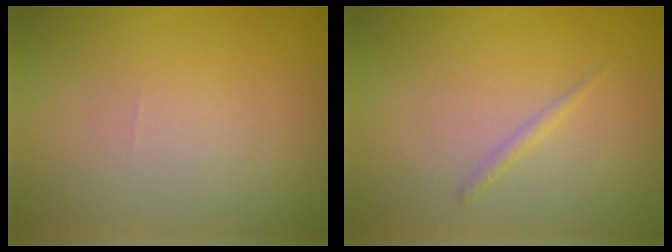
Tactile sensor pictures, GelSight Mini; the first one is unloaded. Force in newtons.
{"total": 0.7, "press": 0.7, "slide": 0.0}